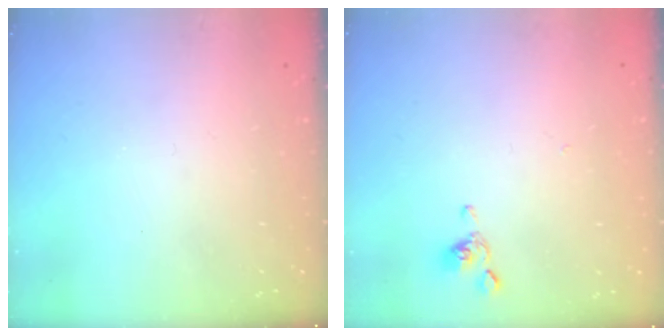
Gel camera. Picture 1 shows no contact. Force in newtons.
{"total": 2.2, "press": 2.2, "slide": 0.1}